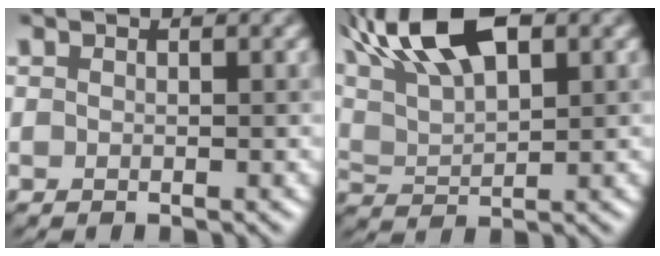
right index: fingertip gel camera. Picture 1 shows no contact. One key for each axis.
{"total": 9.0, "fx": 5.4, "fy": 3.3, "fz": 6.4, "tx": -0.123, "ty": 0.027, "tz": 0.098}